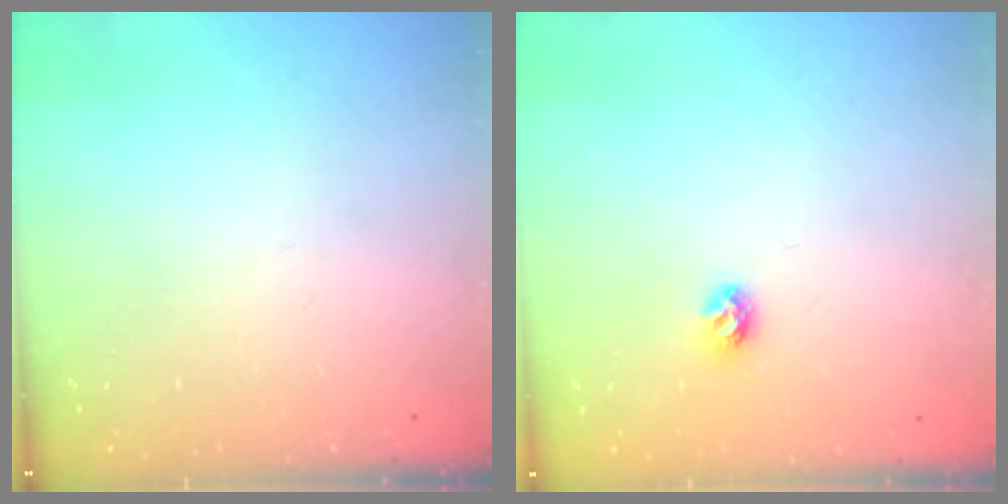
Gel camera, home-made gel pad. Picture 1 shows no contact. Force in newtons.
{"total": 5.9, "press": 5.9, "slide": 0.8}